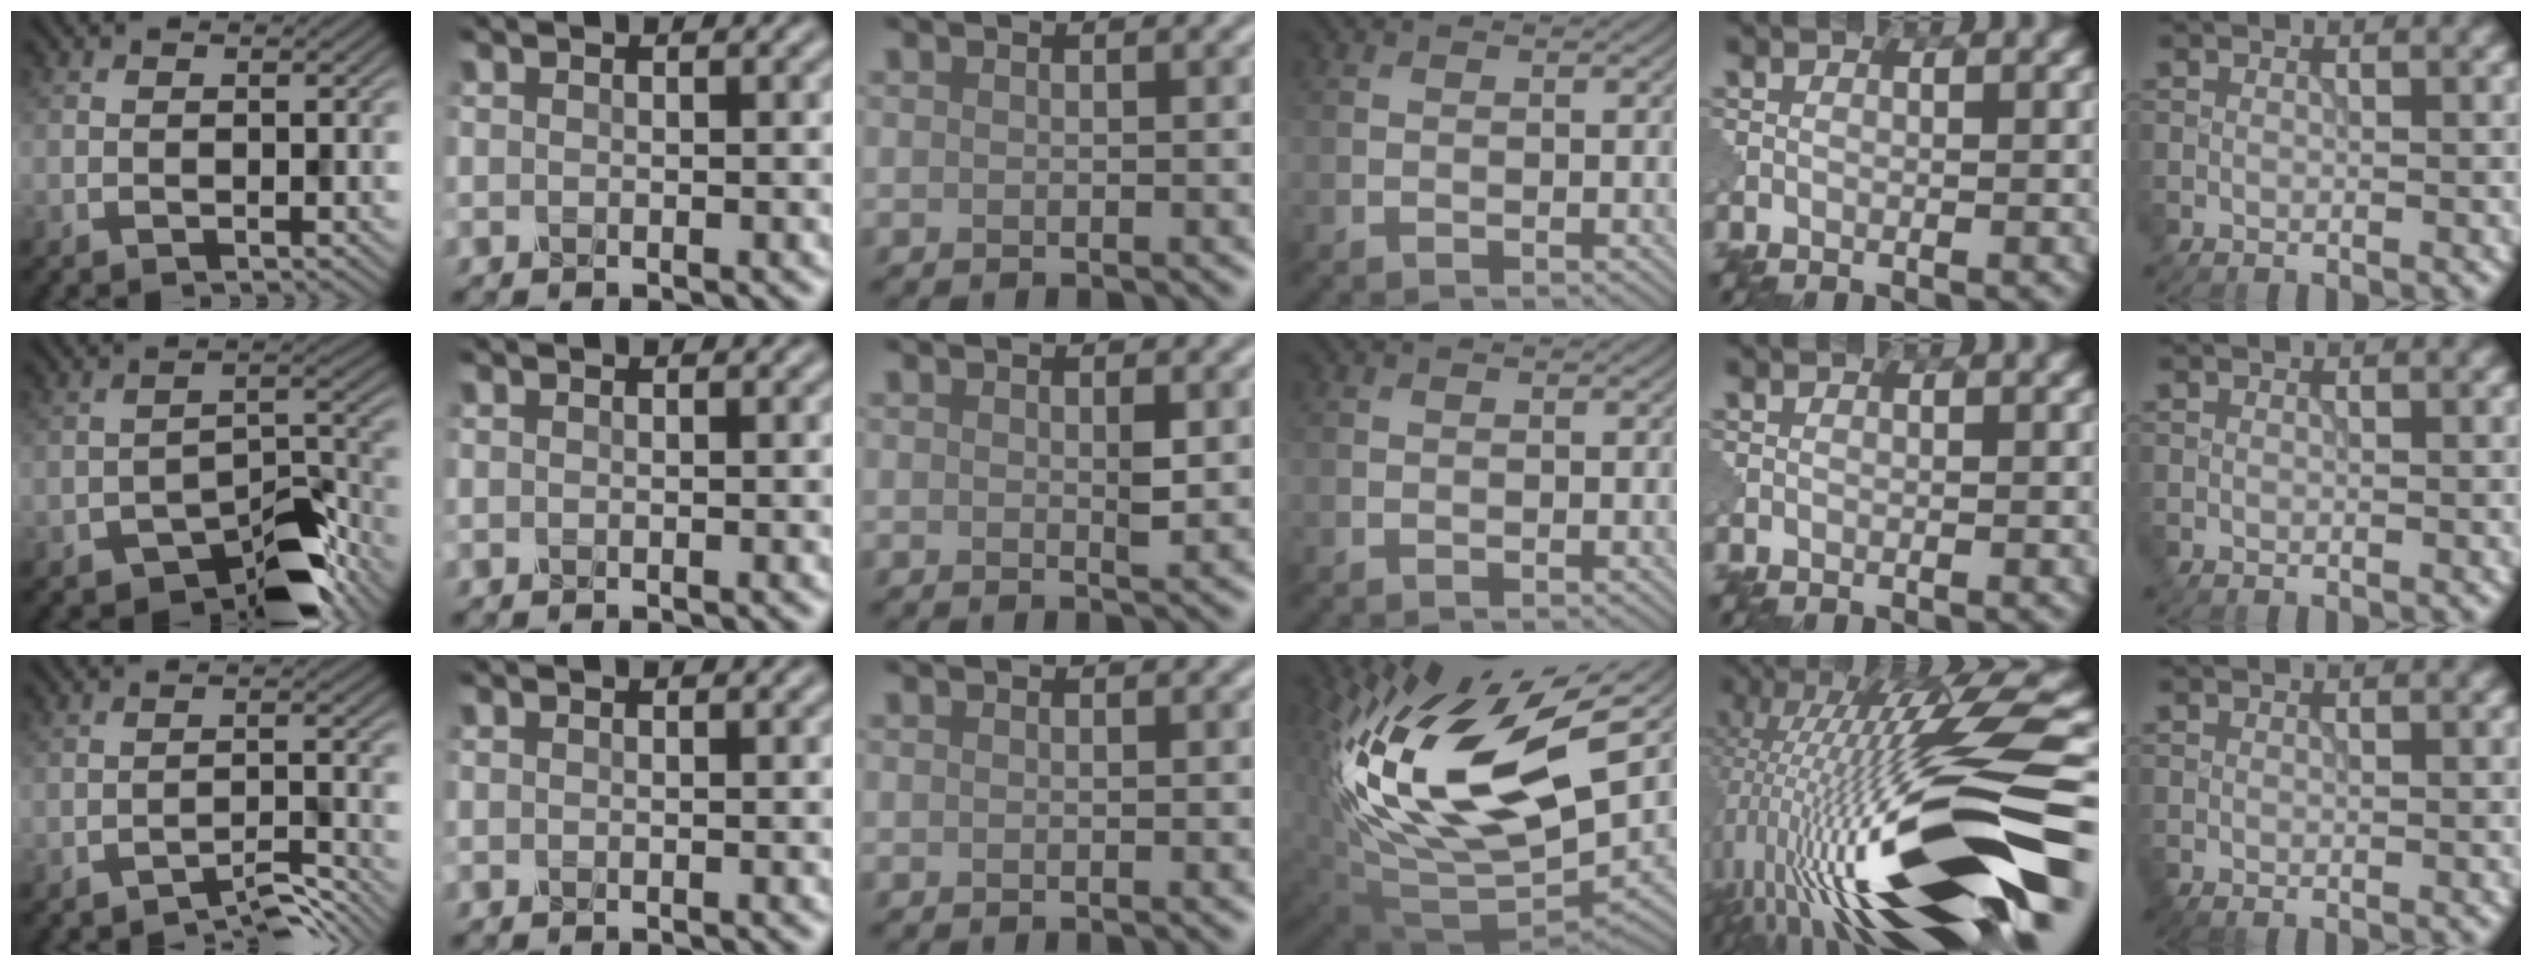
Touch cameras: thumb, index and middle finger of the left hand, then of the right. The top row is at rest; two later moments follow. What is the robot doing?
{"motion": "disassemble", "object": "pitcher"}